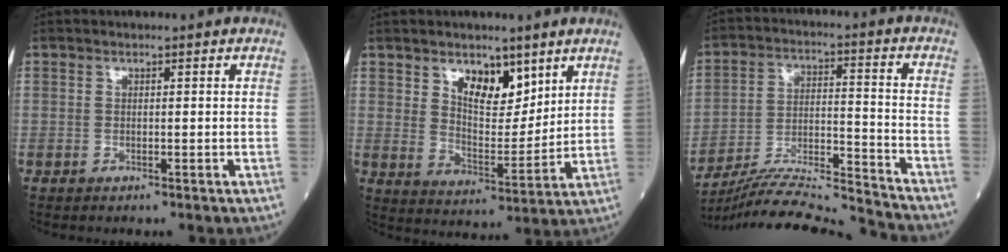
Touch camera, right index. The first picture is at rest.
{"total": 7.9, "force": [4.9, 3.7, 5.0], "torque": [-0.078, -0.012, 0.088]}
{"total": 15.8, "force": [-15.2, -2.1, 3.4], "torque": [-0.066, 0.012, -0.255]}